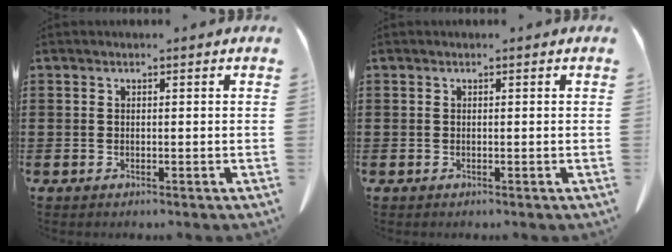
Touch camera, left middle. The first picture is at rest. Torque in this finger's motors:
{"motor_torque": [-0.28, -0.27, 0.05, 0.01]}